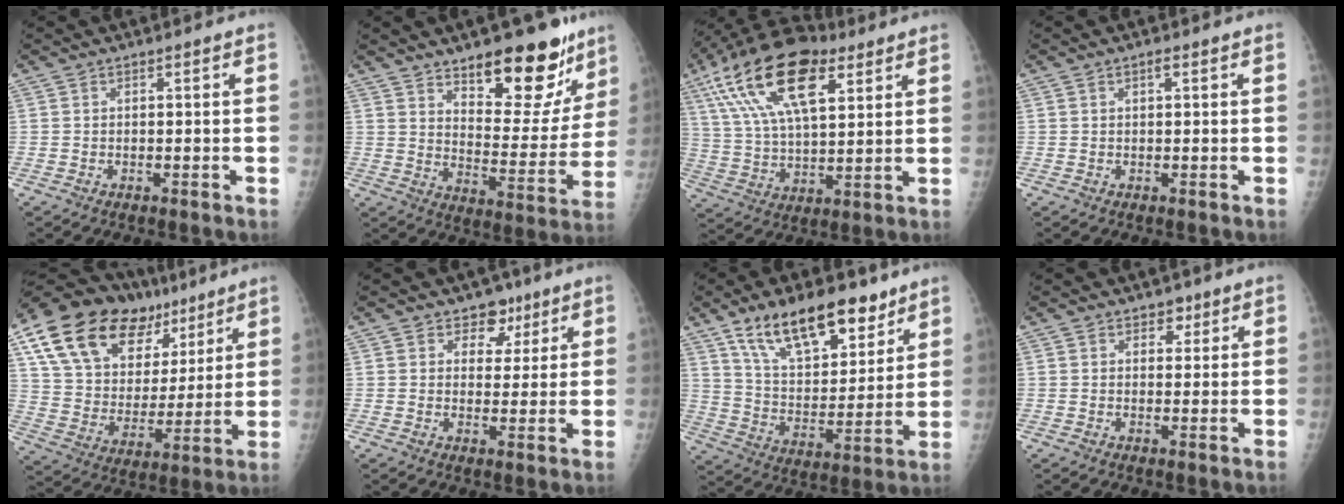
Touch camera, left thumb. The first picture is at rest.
{"total": 18.6, "force": [12.8, 7.5, 11.3], "torque": [-0.097, -0.094, 0.188]}
{"total": 21.6, "force": [10.1, 9.7, 16.5], "torque": [-0.300, -0.007, 0.181]}
{"total": 1.0, "force": [0.5, 0.4, 0.8], "torque": [-0.011, 0.001, 0.007]}
{"total": 25.4, "force": [14.6, 14.9, 14.5], "torque": [-0.223, -0.009, 0.257]}
{"total": 5.6, "force": [3.3, 4.2, 1.5], "torque": [0.012, -0.013, 0.047]}
{"total": 19.1, "force": [12.6, 8.6, 11.5], "torque": [-0.145, -0.059, 0.222]}
{"total": 2.3, "force": [1.4, 1.6, 0.8], "torque": [0.008, -0.007, 0.017]}